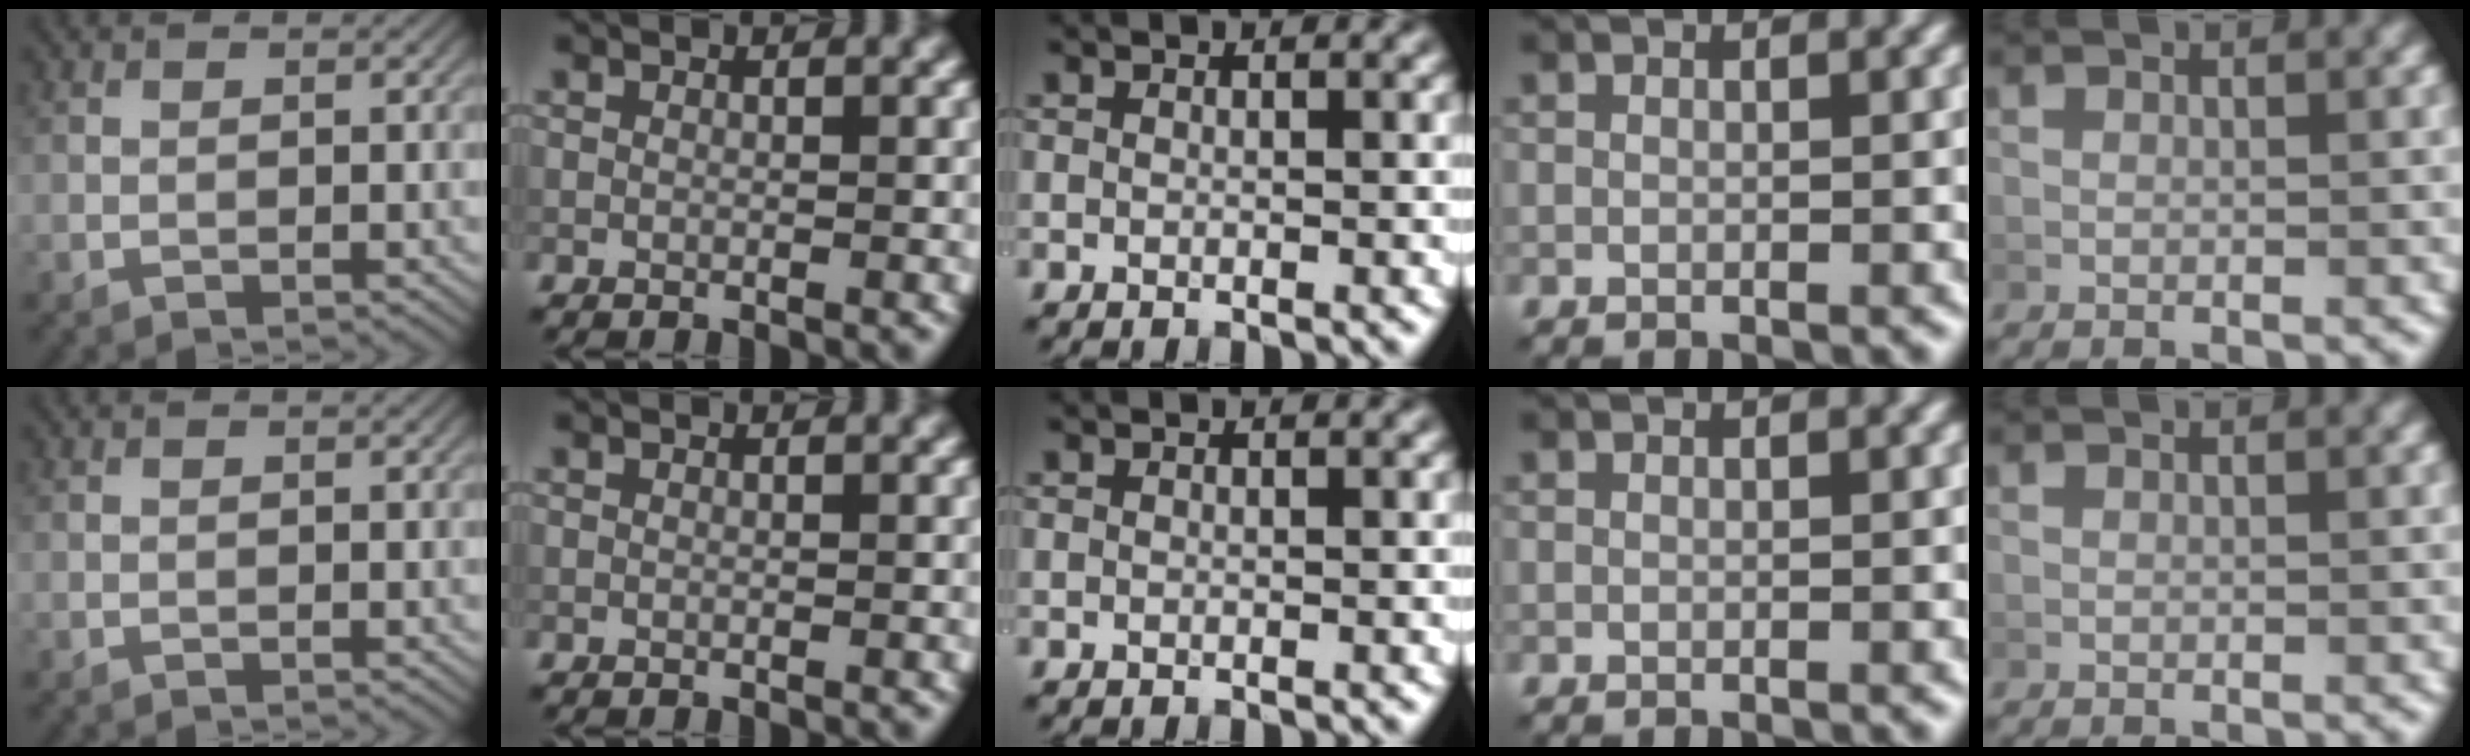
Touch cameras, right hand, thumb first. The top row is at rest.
{}